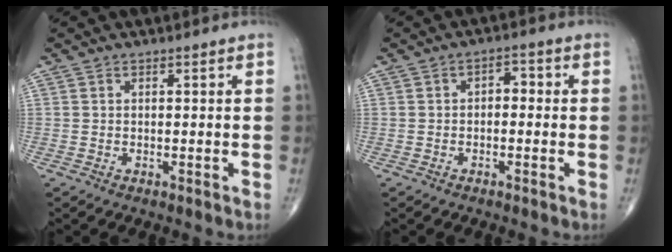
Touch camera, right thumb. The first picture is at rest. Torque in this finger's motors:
{"motor_torque": [-0.26, 0.16, 0.23, -0.02, 0.07]}